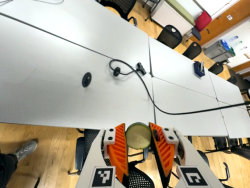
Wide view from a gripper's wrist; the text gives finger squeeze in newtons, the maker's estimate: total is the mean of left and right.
{"total": 10.4, "left": 10.8, "right": 10.0}